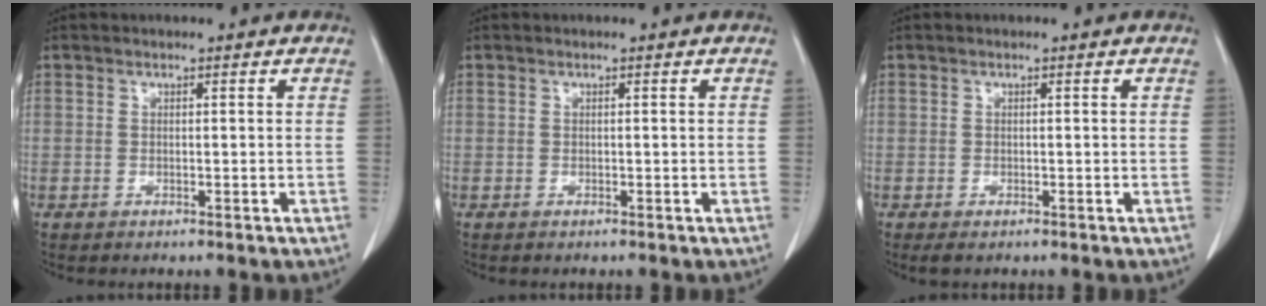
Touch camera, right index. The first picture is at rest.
{"total": 0.0}
{"total": 1.2, "force": [-0.7, 0.4, 0.8], "torque": [-0.013, -0.003, -0.008]}